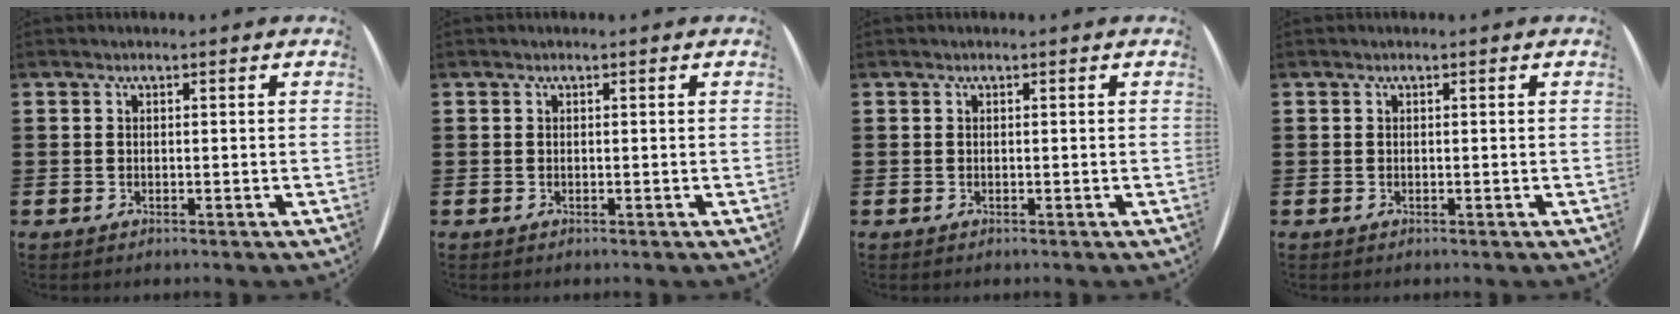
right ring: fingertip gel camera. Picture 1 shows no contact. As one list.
[{"total": 0.0}, {"total": 0.0}, {"total": 0.0}]